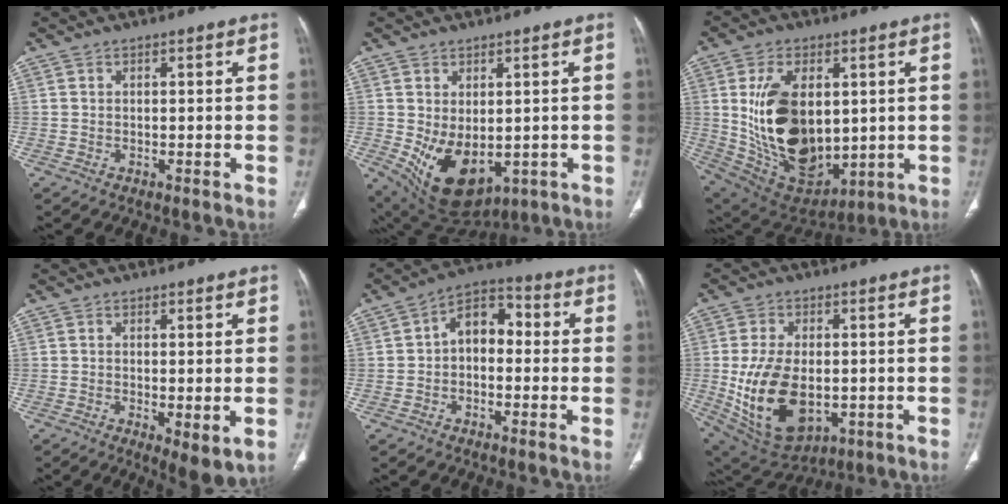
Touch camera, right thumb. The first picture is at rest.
{"total": 12.4, "force": [-2.0, 7.6, 9.6], "torque": [-0.154, -0.012, 0.003]}
{"total": 22.1, "force": [1.9, 13.4, 17.5], "torque": [-0.292, -0.023, 0.065]}
{"total": 3.1, "force": [-0.4, 0.9, 2.9], "torque": [-0.051, -0.014, -0.007]}
{"total": 8.2, "force": [-0.2, 5.6, 6.0], "torque": [-0.067, 0.034, -0.021]}
{"total": 17.3, "force": [-2.4, 10.4, 13.5], "torque": [-0.240, -0.009, -0.014]}